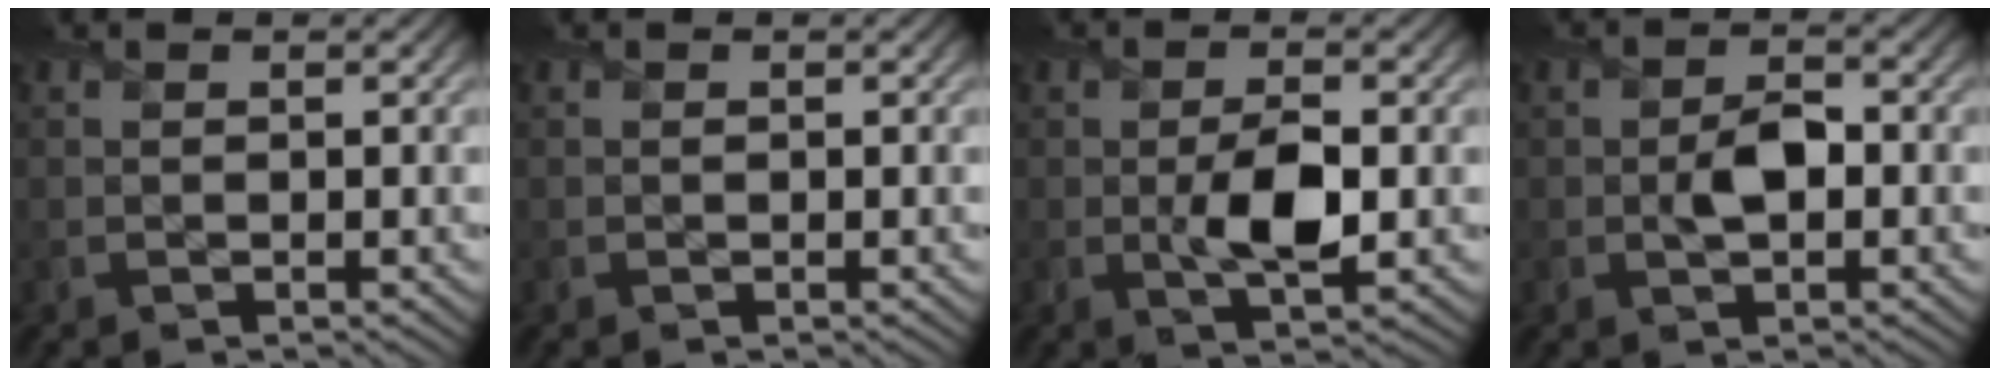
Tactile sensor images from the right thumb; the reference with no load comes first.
{"total": 0.0}
{"total": 5.3, "force": [-0.6, 2.4, 4.7], "torque": [-0.087, -0.009, -0.008]}
{"total": 3.2, "force": [-0.4, 1.8, 2.6], "torque": [-0.047, -0.005, -0.006]}